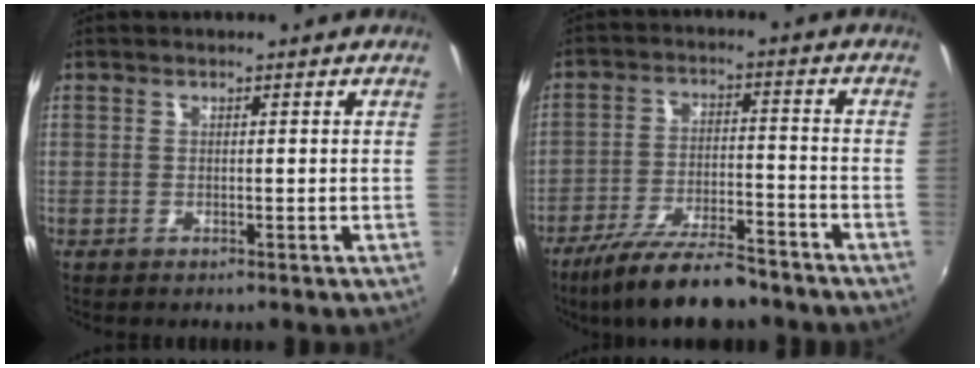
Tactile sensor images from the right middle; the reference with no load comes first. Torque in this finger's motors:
{"motor_torque": [1.15, -0.99, 0.60, 0.20]}